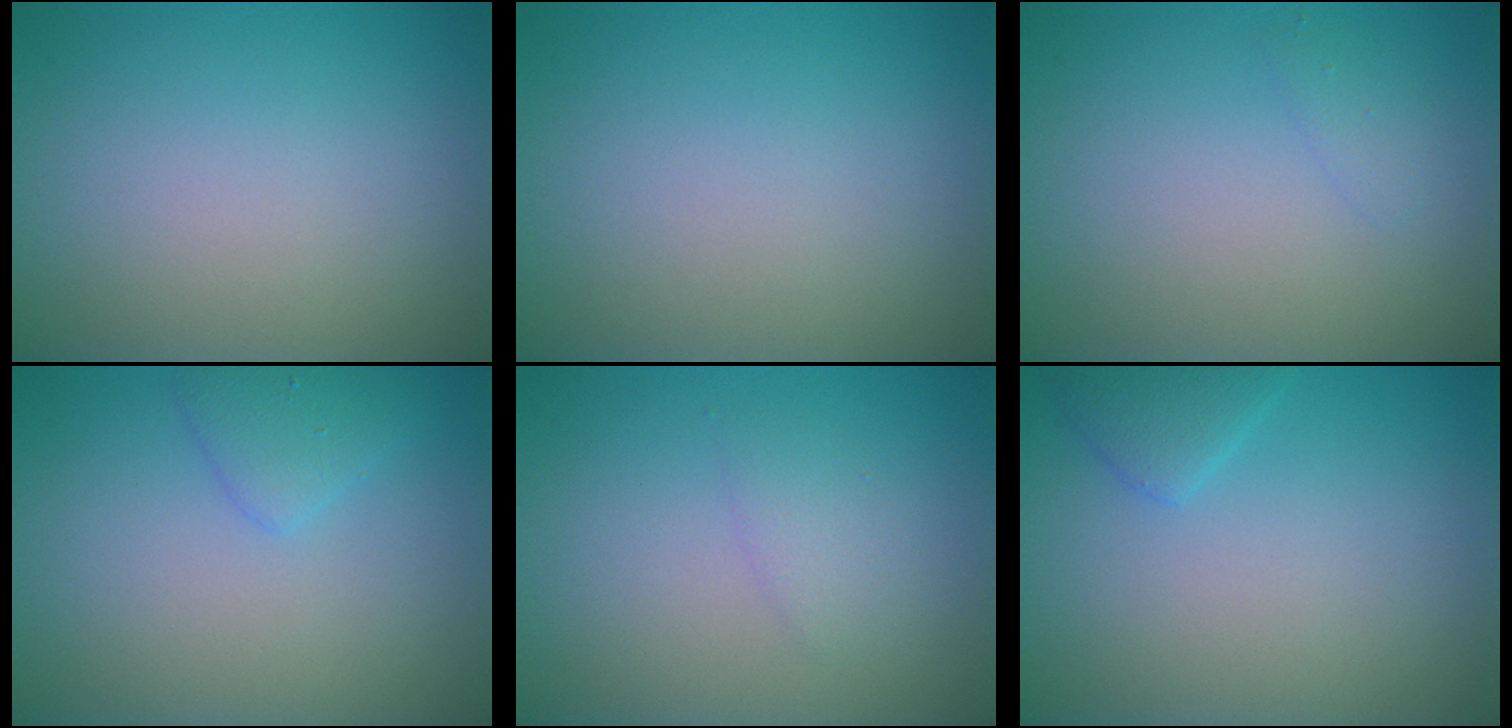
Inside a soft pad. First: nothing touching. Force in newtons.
{"total": 0.0}
{"total": 0.8, "press": 0.8, "slide": 0.0}
{"total": 1.8, "press": 1.8, "slide": 0.1}
{"total": 1.2, "press": 1.2, "slide": 0.1}
{"total": 1.8, "press": 1.8, "slide": 0.2}